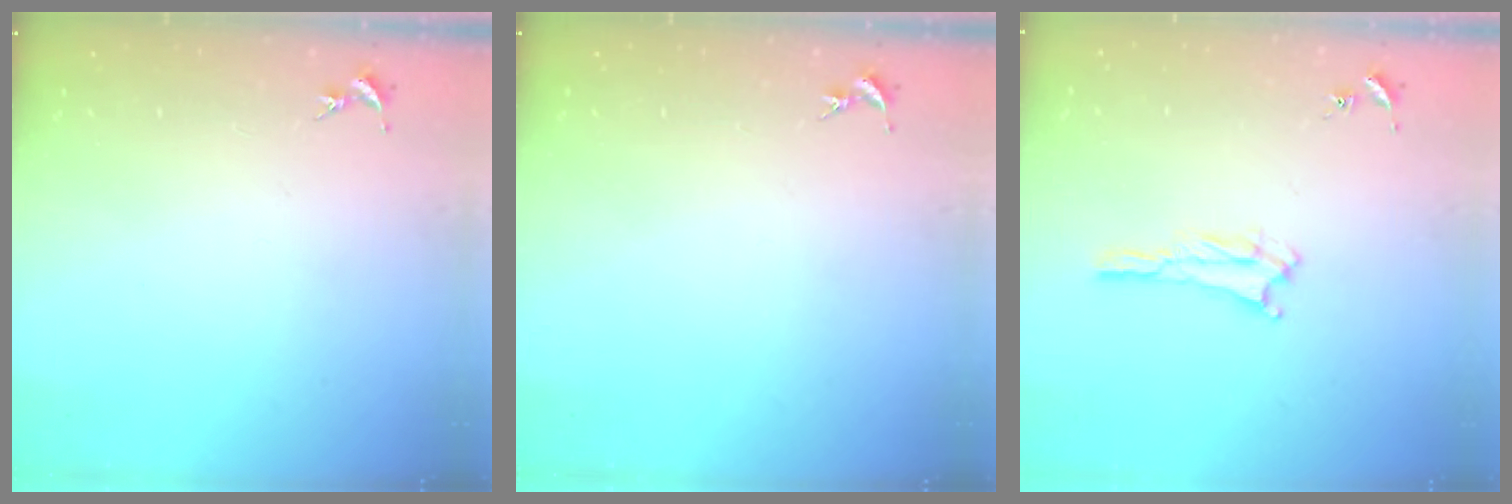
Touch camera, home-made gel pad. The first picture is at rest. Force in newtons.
{"total": 0.0}
{"total": 1.8, "press": 1.8, "slide": 0.2}